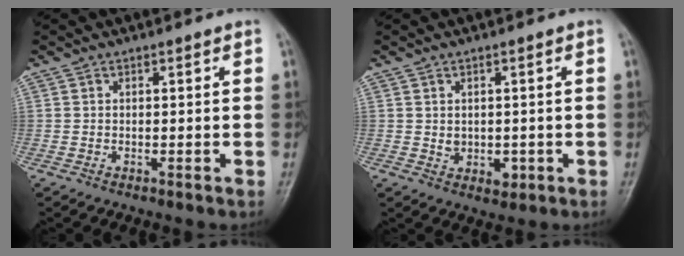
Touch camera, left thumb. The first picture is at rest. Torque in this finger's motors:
{"motor_torque": [0.03, 0.03, -0.20, -0.14, 0.00]}